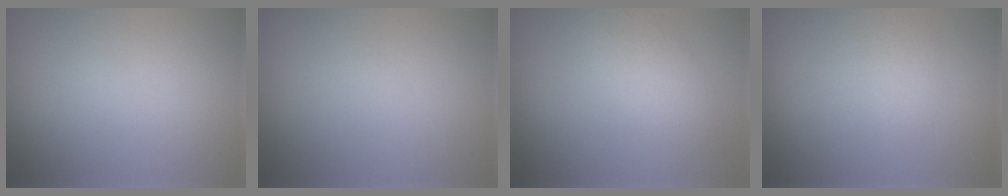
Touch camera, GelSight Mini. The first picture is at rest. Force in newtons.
{"total": 0.0}
{"total": 3.0, "press": 3.0, "slide": 0.2}
{"total": 1.1, "press": 1.1, "slide": 0.1}